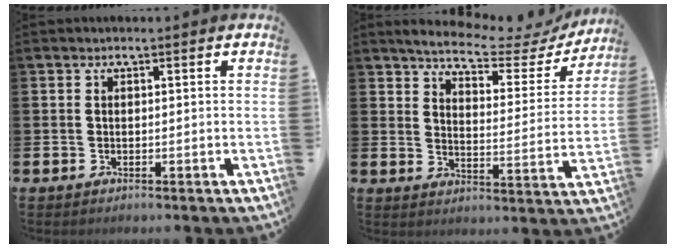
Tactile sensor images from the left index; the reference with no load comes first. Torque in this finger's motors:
{"motor_torque": [1.04, -1.10, 0.09, 0.06]}